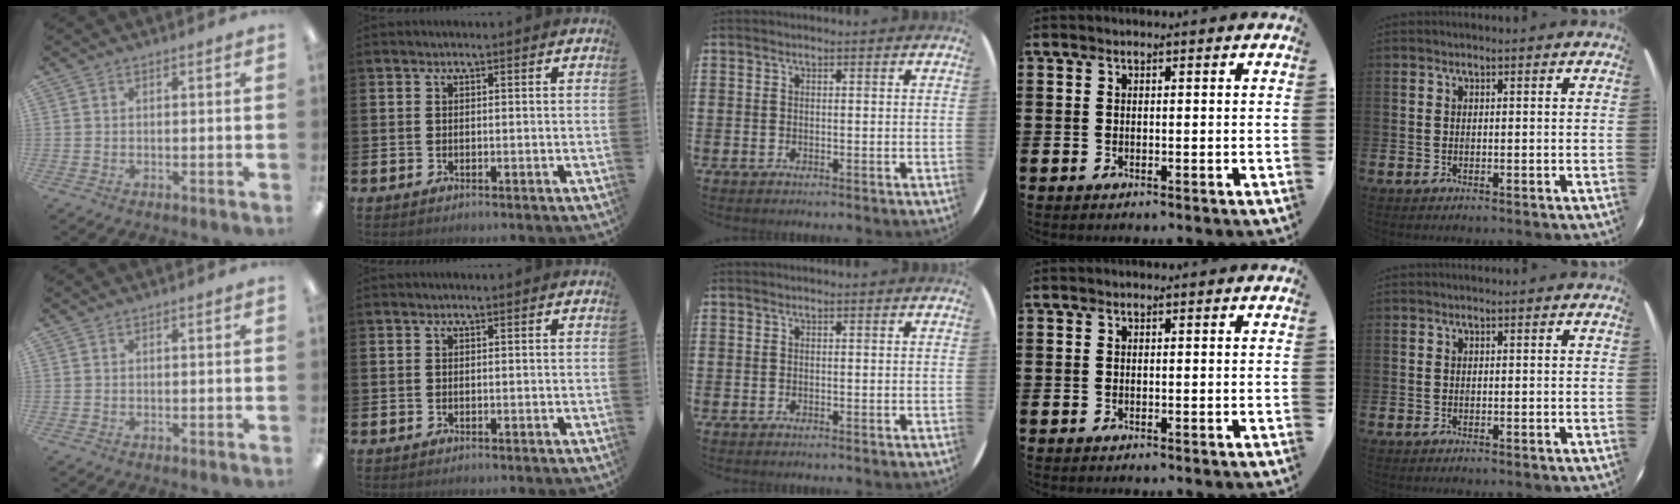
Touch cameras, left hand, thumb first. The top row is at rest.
{}